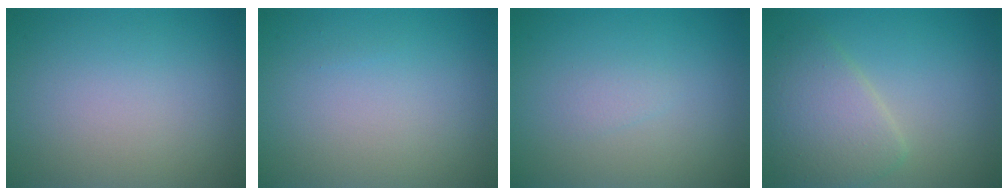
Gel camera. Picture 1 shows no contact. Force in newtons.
{"total": 0.0}
{"total": 0.8, "press": 0.8, "slide": 0.1}
{"total": 4.4, "press": 4.4, "slide": 0.1}